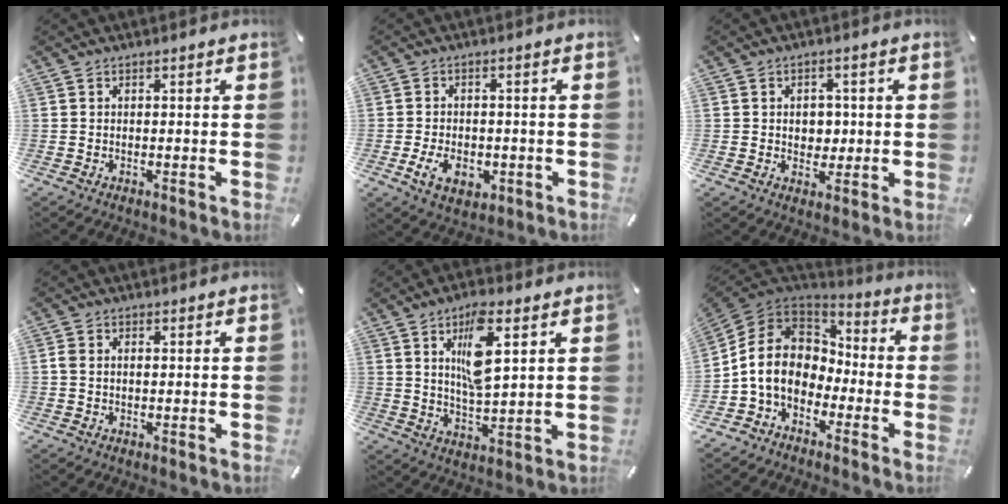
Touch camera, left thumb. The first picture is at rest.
{"total": 6.7, "force": [-2.1, 4.6, 4.4], "torque": [-0.089, 0.002, -0.040]}
{"total": 4.8, "force": [0.1, 4.0, 2.6], "torque": [-0.023, -0.004, -0.005]}
{"total": 1.7, "force": [0.1, 1.2, 1.2], "torque": [-0.026, 0.005, 0.001]}
{"total": 10.5, "force": [4.5, 3.6, 8.8], "torque": [-0.154, -0.009, 0.070]}
{"total": 11.1, "force": [-2.6, 9.6, 4.9], "torque": [-0.136, 0.014, -0.049]}